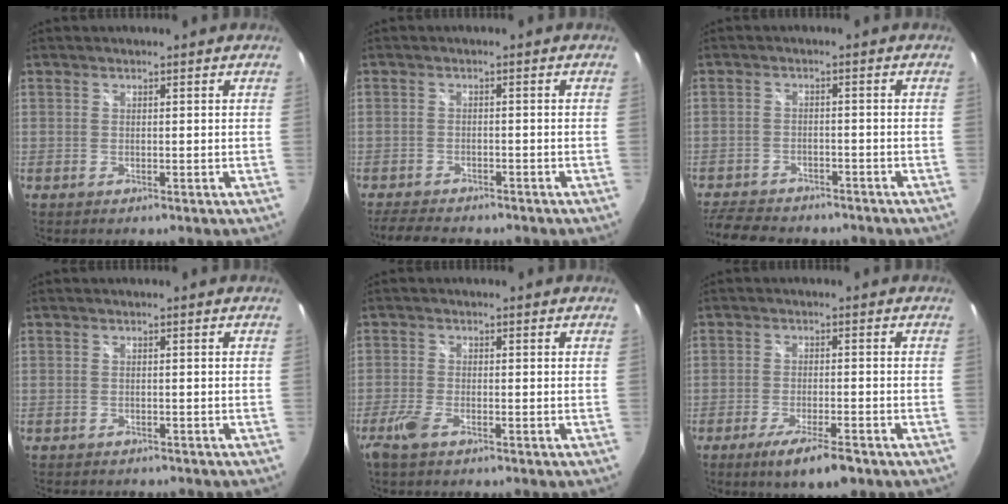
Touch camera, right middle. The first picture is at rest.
{"total": 7.2, "force": [-6.4, 1.9, 2.5], "torque": [-0.069, -0.014, -0.100]}
{"total": 10.9, "force": [-9.4, 4.0, 3.8], "torque": [-0.104, -0.009, -0.149]}
{"total": 3.3, "force": [-2.9, 1.0, 1.0], "torque": [-0.021, -0.013, -0.041]}
{"total": 3.5, "force": [-2.4, 0.9, 2.4], "torque": [-0.063, -0.006, -0.049]}
{"total": 7.4, "force": [-5.0, 1.3, 5.2], "torque": [-0.109, -0.019, -0.085]}